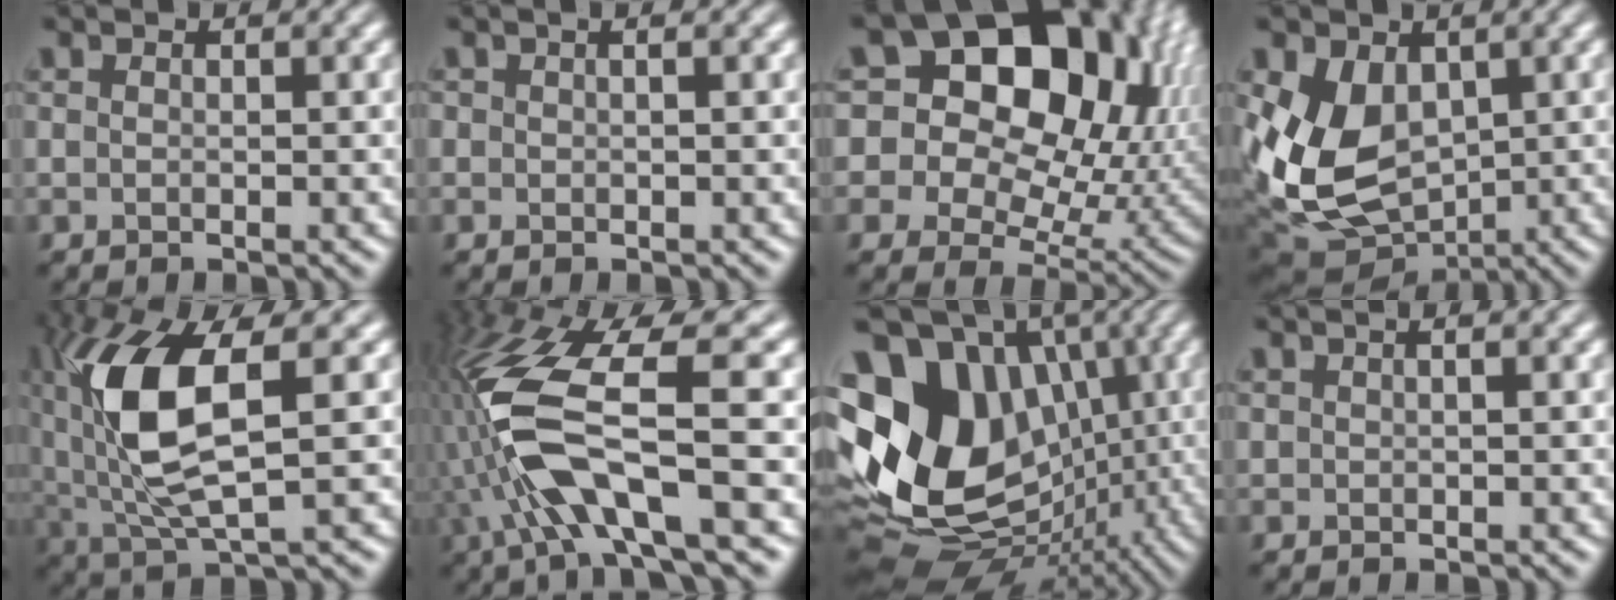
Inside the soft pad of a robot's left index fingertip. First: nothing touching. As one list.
[{"total": 0.8, "force": [0.4, 0.3, 0.6], "torque": [0.000, 0.003, -0.001]}, {"total": 18.5, "force": [6.4, 13.3, 11.1], "torque": [-0.180, 0.053, 0.119]}, {"total": 7.5, "force": [-0.1, 5.3, 5.3], "torque": [-0.126, -0.018, 0.015]}, {"total": 9.3, "force": [1.6, 2.8, 8.7], "torque": [-0.188, 0.000, 0.047]}, {"total": 10.1, "force": [-2.2, 2.8, 9.5], "torque": [-0.205, 0.014, -0.038]}, {"total": 15.3, "force": [0.7, 11.8, 9.8], "torque": [-0.204, 0.026, 0.012]}, {"total": 1.2, "force": [0.7, 0.5, 0.8], "torque": [-0.002, 0.006, -0.001]}]